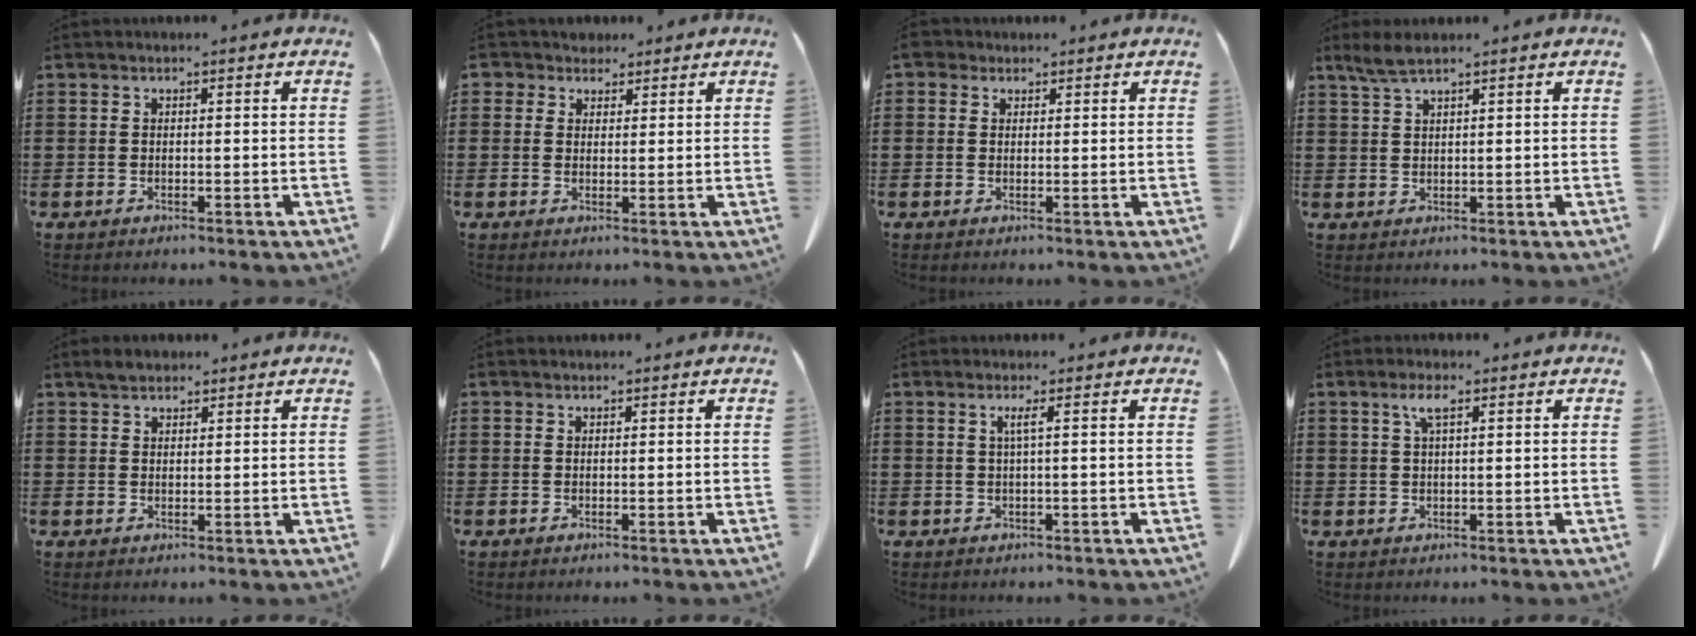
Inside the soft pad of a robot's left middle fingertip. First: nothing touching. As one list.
[{"total": 3.1, "force": [2.2, 2.1, 0.5], "torque": [-0.015, 0.008, 0.039]}, {"total": 2.2, "force": [1.3, 1.5, 1.0], "torque": [-0.027, 0.009, 0.025]}, {"total": 2.7, "force": [2.0, 0.4, 1.8], "torque": [-0.040, 0.000, 0.037]}, {"total": 2.0, "force": [1.7, 0.8, 0.4], "torque": [-0.006, 0.001, 0.033]}, {"total": 0.0}, {"total": 1.6, "force": [0.3, -0.4, 1.5], "torque": [-0.030, -0.003, 0.002]}, {"total": 2.9, "force": [1.3, 0.7, 2.5], "torque": [-0.053, 0.008, 0.020]}]